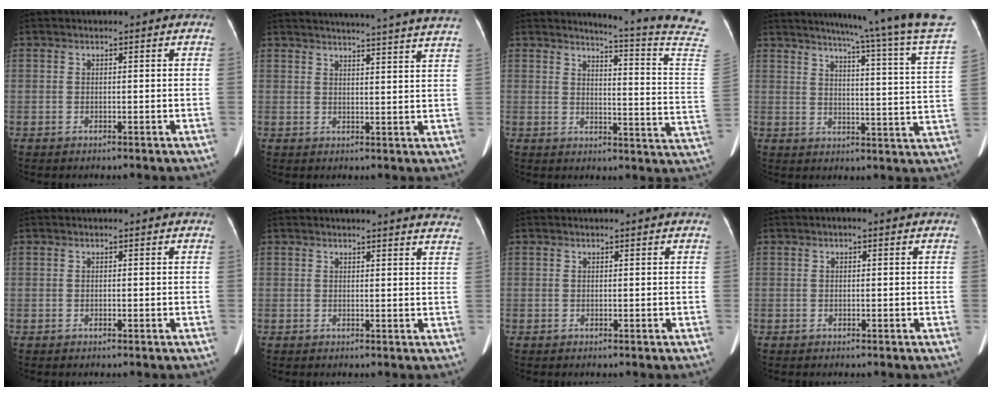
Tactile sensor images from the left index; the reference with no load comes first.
{"total": 21.9, "force": [20.7, -0.6, 7.1], "torque": [-0.101, -0.043, 0.243]}
{"total": 15.9, "force": [14.9, -2.7, 4.8], "torque": [-0.073, -0.136, 0.152]}
{"total": 22.2, "force": [18.7, -1.9, 11.9], "torque": [-0.173, -0.064, 0.222]}
{"total": 0.0}
{"total": 10.7, "force": [10.4, 0.8, 2.5], "torque": [-0.009, -0.036, 0.087]}
{"total": 0.0}
{"total": 0.5, "force": [0.0, 0.4, 0.3], "torque": [-0.001, 0.004, -0.005]}